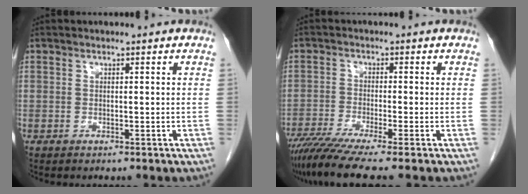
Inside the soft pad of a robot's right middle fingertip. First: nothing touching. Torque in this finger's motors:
{"motor_torque": [1.19, -0.95, 0.31, 0.14]}